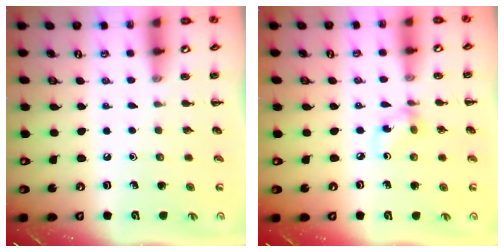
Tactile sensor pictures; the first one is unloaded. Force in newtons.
{"total": 4.0, "press": 3.8, "slide": 1.2}